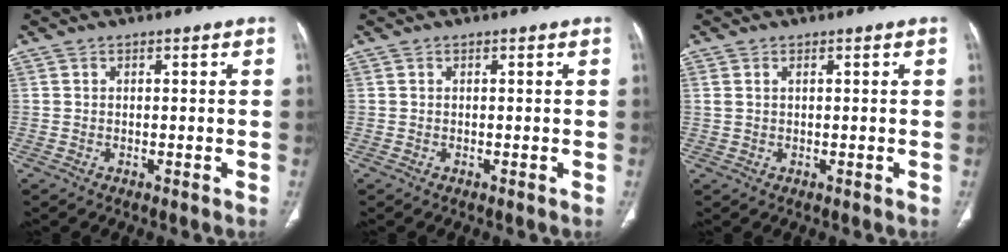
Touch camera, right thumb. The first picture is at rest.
{"total": 0.0}
{"total": 1.4, "force": [0.6, 0.7, 1.0], "torque": [-0.032, 0.010, 0.021]}